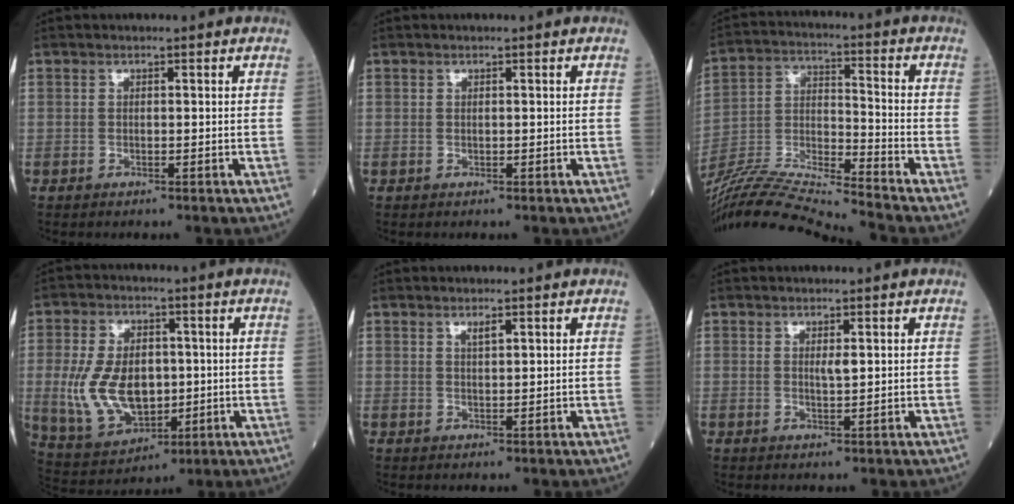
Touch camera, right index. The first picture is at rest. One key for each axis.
{"total": 0.0}
{"total": 16.1, "fx": -15.1, "fy": -2.4, "fz": 5.1, "tx": -0.097, "ty": 0.006, "tz": -0.277}
{"total": 12.8, "fx": -0.6, "fy": 7.8, "fz": 10.1, "tx": -0.210, "ty": 0.006, "tz": 0.006}
{"total": 1.3, "fx": 0.8, "fy": 0.2, "fz": 0.9, "tx": -0.019, "ty": -0.001, "tz": 0.016}
{"total": 1.2, "fx": 0.4, "fy": 0.2, "fz": 1.1, "tx": -0.021, "ty": -0.003, "tz": 0.006}